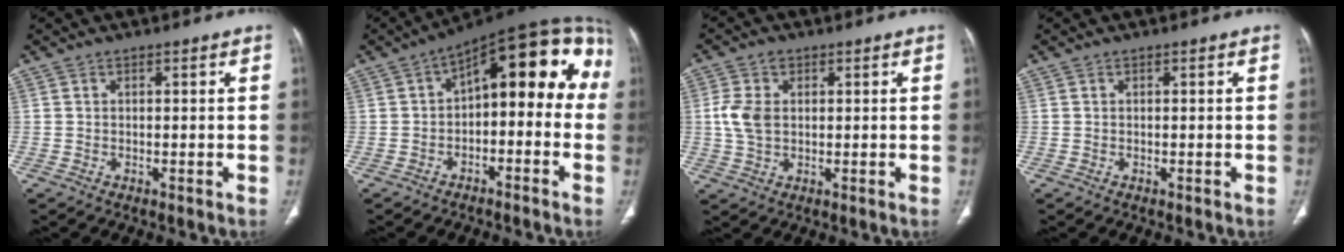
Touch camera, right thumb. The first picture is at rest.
{"total": 17.5, "force": [-0.2, 8.7, 15.1], "torque": [-0.169, 0.062, -0.014]}
{"total": 5.9, "force": [0.7, 4.2, 4.1], "torque": [-0.088, 0.005, 0.017]}
{"total": 0.0}